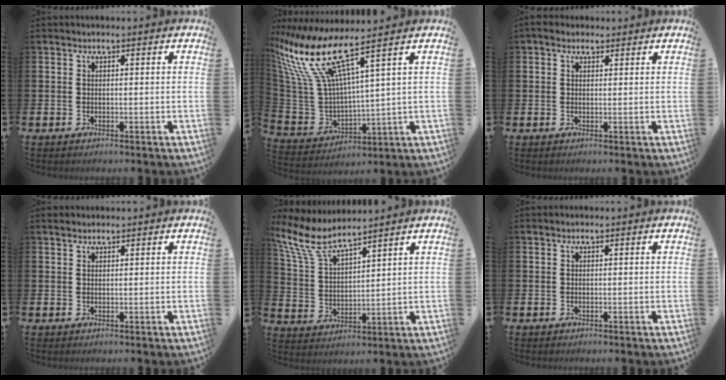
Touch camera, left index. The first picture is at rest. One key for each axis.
{"total": 11.3, "fx": 7.4, "fy": 2.8, "fz": 8.0, "tx": -0.198, "ty": -0.043, "tz": 0.122}
{"total": 2.0, "fx": 1.5, "fy": 1.1, "fz": 0.7, "tx": -0.004, "ty": 0.004, "tz": 0.024}
{"total": 1.4, "fx": 1.3, "fy": 0.4, "fz": 0.3, "tx": 0.007, "ty": -0.002, "tz": 0.022}
{"total": 6.9, "fx": 6.1, "fy": 1.4, "fz": 2.8, "tx": -0.081, "ty": -0.030, "tz": 0.107}
{"total": 0.0}